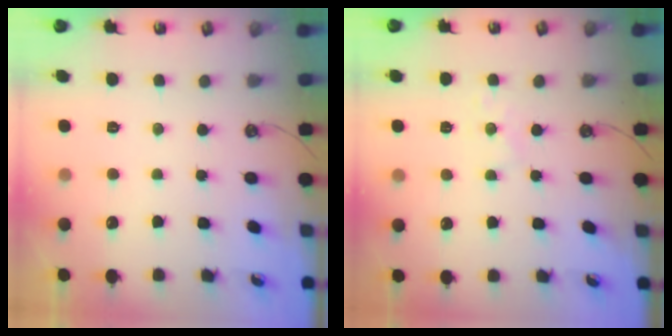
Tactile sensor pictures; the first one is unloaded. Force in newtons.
{"total": 4.8, "press": 4.7, "slide": 0.6}